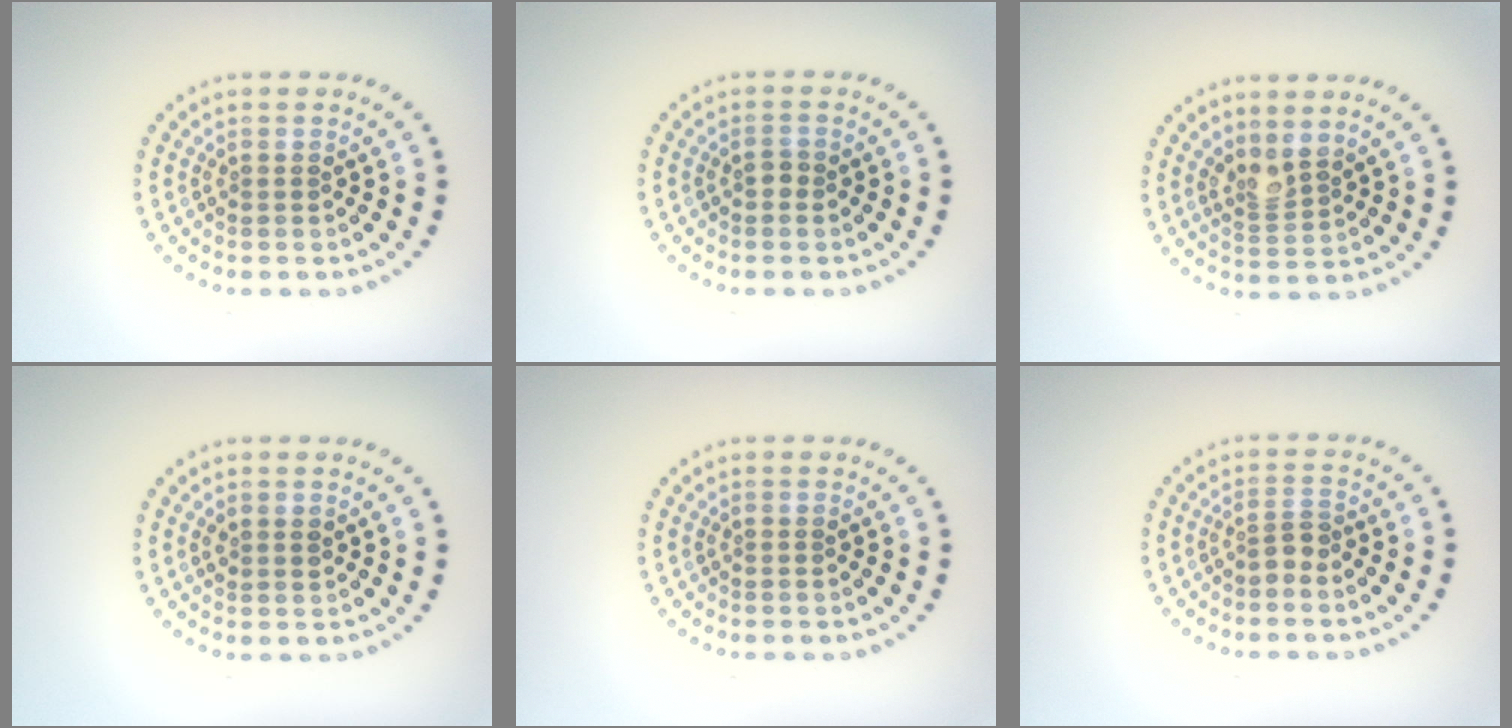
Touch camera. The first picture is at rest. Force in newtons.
{"total": 0.8, "press": 0.8, "slide": 0.2}
{"total": 2.1, "press": 1.6, "slide": 1.3}
{"total": 1.1, "press": 1.0, "slide": 0.5}
{"total": 0.0}
{"total": 1.7, "press": 1.3, "slide": 1.0}